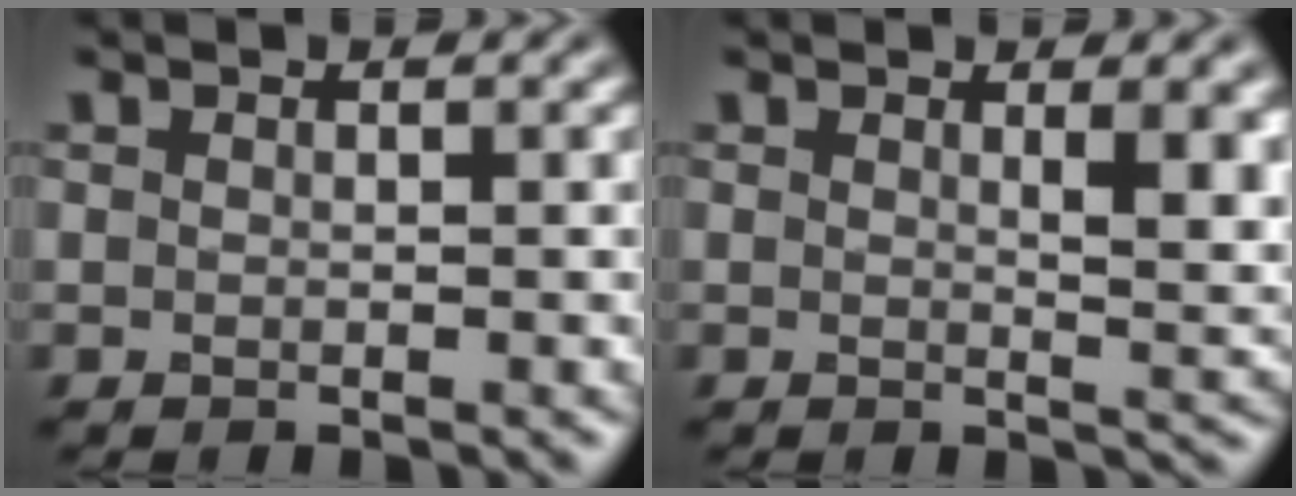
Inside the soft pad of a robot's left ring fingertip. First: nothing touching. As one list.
[{"total": 3.4, "force": [1.4, 1.1, 2.9], "torque": [-0.032, -0.005, 0.022]}]